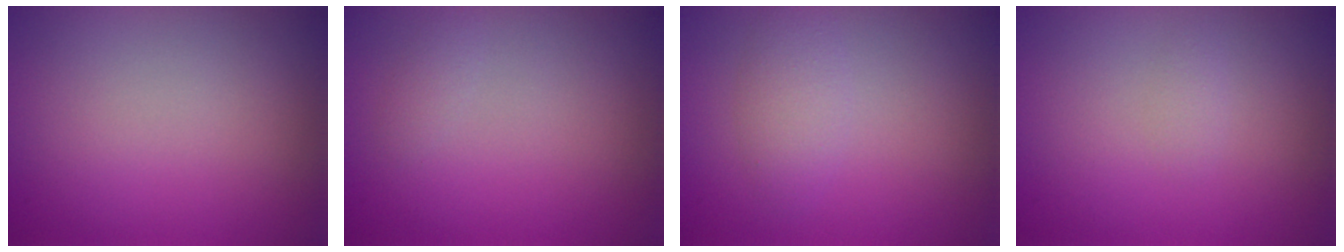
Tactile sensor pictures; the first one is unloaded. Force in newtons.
{"total": 0.7, "press": 0.7, "slide": 0.0}
{"total": 2.1, "press": 2.1, "slide": 0.1}
{"total": 0.7, "press": 0.7, "slide": 0.0}